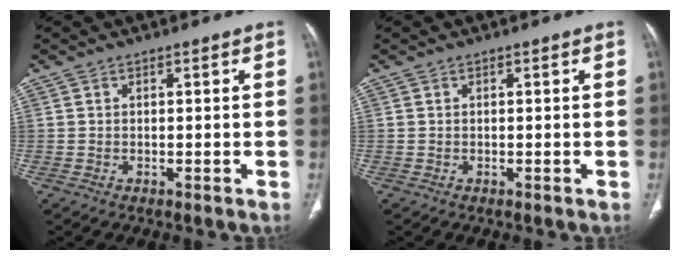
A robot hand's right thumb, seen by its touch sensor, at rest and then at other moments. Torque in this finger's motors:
{"motor_torque": [0.05, 0.04, -0.12, 0.06, 0.01]}